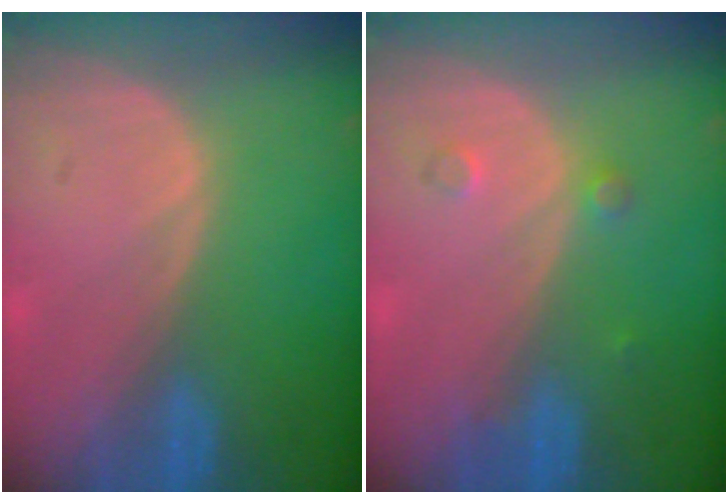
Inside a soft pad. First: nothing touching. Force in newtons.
{"total": 1.7, "press": 1.7, "slide": 0.3}